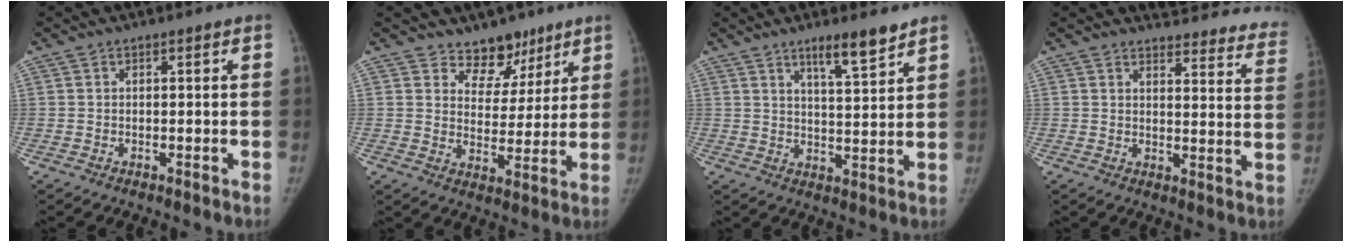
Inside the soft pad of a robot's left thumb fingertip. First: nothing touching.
{"total": 8.4, "force": [6.2, 5.4, 1.6], "torque": [0.024, -0.041, 0.102]}
{"total": 7.5, "force": [5.5, 1.0, 4.9], "torque": [-0.073, -0.042, 0.091]}
{"total": 23.3, "force": [22.1, 5.5, 4.9], "torque": [-0.025, -0.160, 0.232]}